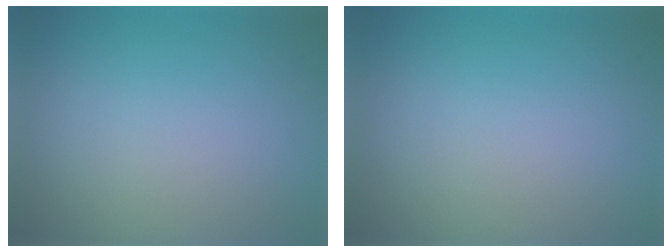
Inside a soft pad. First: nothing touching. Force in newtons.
{"total": 0.0}